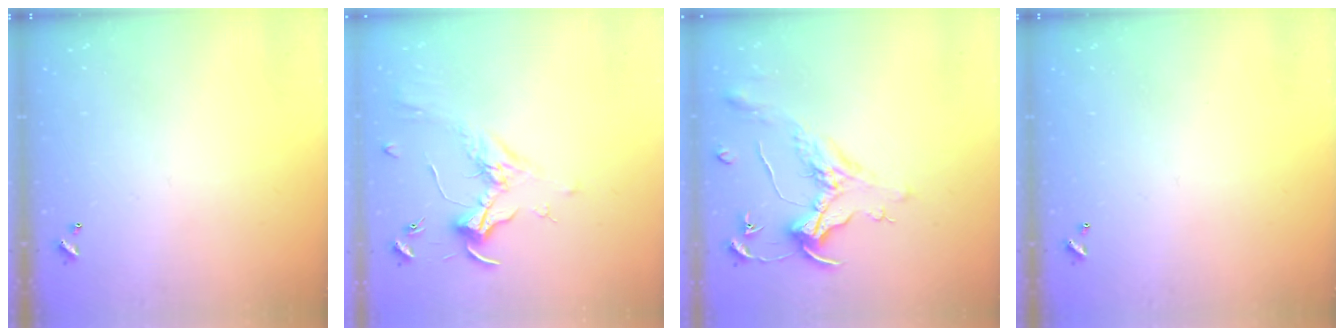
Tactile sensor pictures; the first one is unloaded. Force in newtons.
{"total": 1.8, "press": 1.6, "slide": 0.8}
{"total": 1.6, "press": 1.4, "slide": 0.7}
{"total": 0.0}